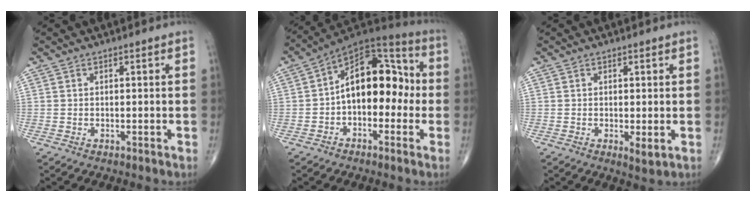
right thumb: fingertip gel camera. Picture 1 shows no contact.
{"total": 15.7, "force": [-0.9, 9.5, 12.4], "torque": [-0.153, 0.049, -0.031]}
{"total": 2.2, "force": [-0.3, 0.7, 2.1], "torque": [-0.035, -0.009, -0.005]}